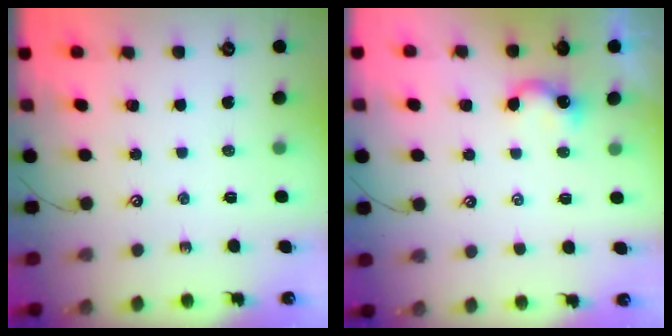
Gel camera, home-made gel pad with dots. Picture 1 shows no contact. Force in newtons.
{"total": 1.8, "press": 1.8, "slide": 0.4}